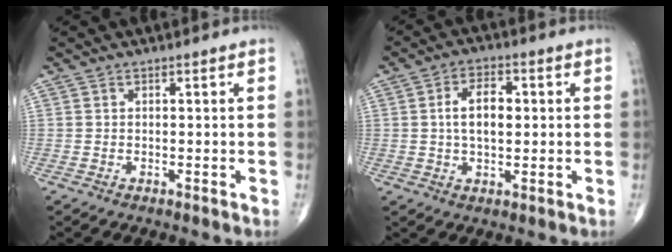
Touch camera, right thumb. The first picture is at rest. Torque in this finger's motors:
{"motor_torque": [0.01, 0.01, 0.03, 0.02, 0.18]}